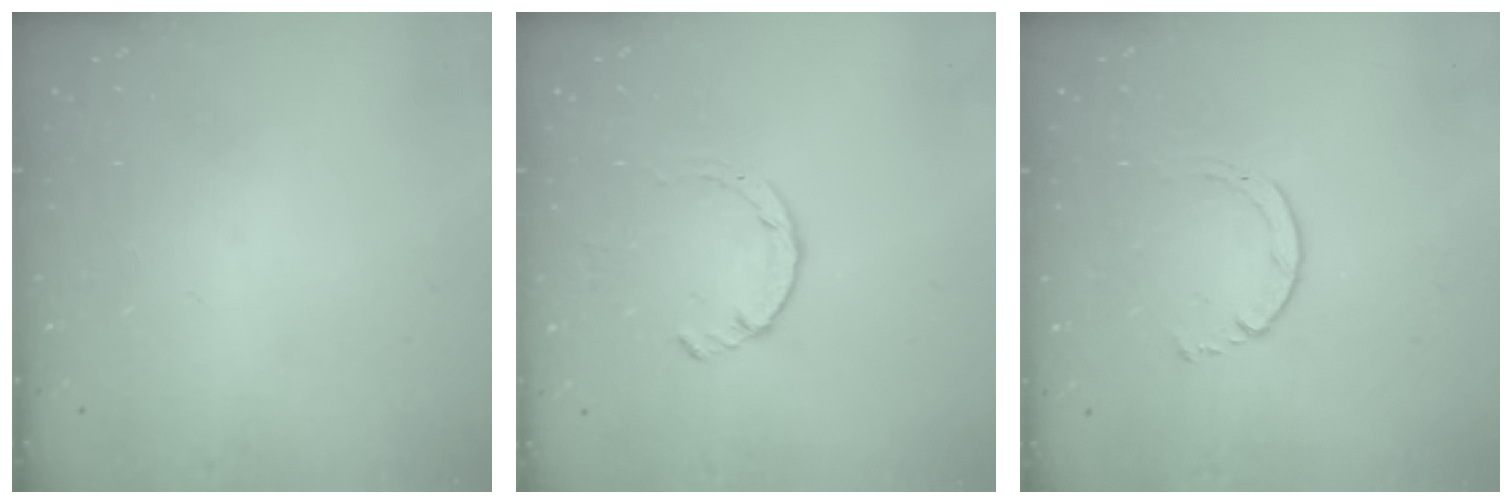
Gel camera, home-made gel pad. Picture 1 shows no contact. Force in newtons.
{"total": 2.8, "press": 2.8, "slide": 0.4}
{"total": 2.0, "press": 1.9, "slide": 0.3}